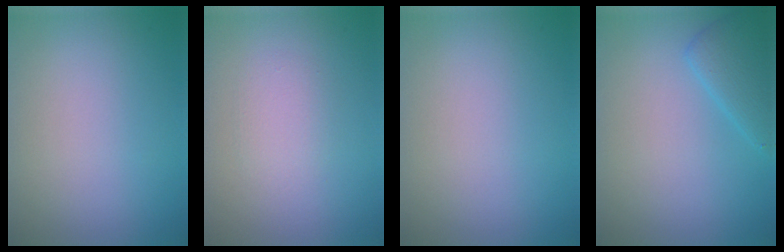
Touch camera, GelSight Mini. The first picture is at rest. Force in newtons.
{"total": 1.7, "press": 1.7, "slide": 0.1}
{"total": 0.0}
{"total": 2.8, "press": 2.8, "slide": 0.2}